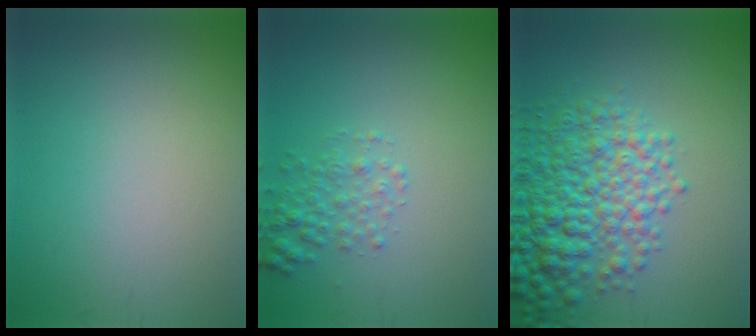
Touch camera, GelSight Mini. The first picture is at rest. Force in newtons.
{"total": 2.0, "press": 2.0, "slide": 0.1}
{"total": 7.8, "press": 7.7, "slide": 0.2}